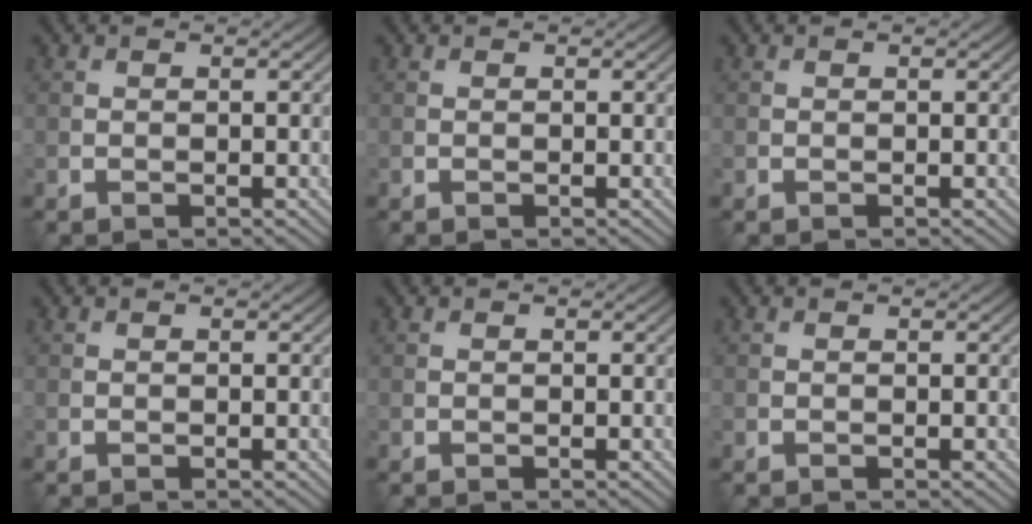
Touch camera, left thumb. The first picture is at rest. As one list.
[{"total": 0.0}, {"total": 0.0}, {"total": 0.0}, {"total": 0.0}, {"total": 0.0}]